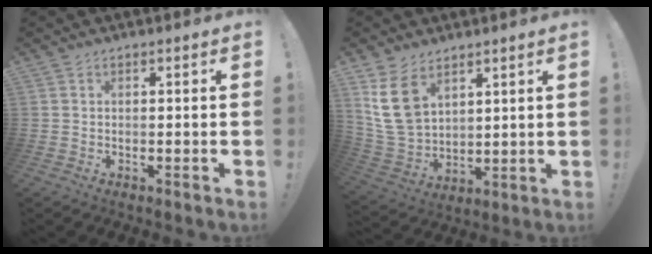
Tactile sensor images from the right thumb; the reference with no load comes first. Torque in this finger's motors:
{"motor_torque": [0.67, 2.53, 0.34, 0.23, 0.16]}